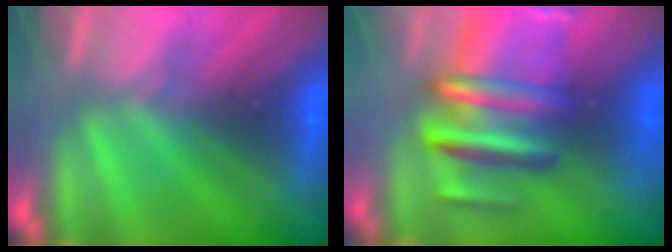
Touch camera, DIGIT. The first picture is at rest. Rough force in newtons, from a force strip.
{"total": 9.6}